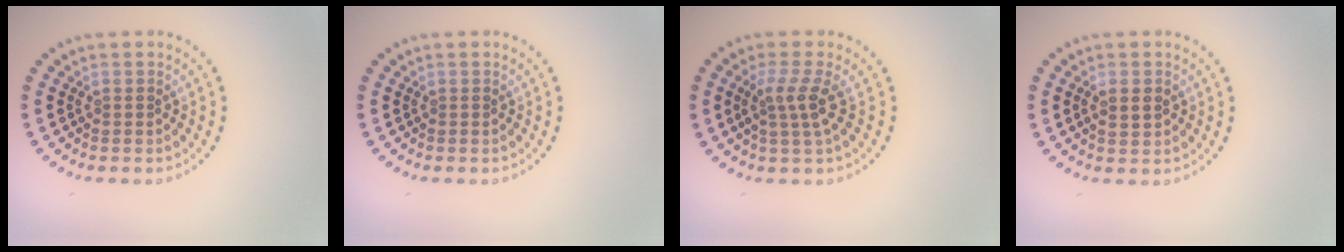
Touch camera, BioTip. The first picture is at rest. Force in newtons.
{"total": 0.0}
{"total": 2.6, "press": 2.0, "slide": 1.8}
{"total": 1.5, "press": 1.4, "slide": 0.3}